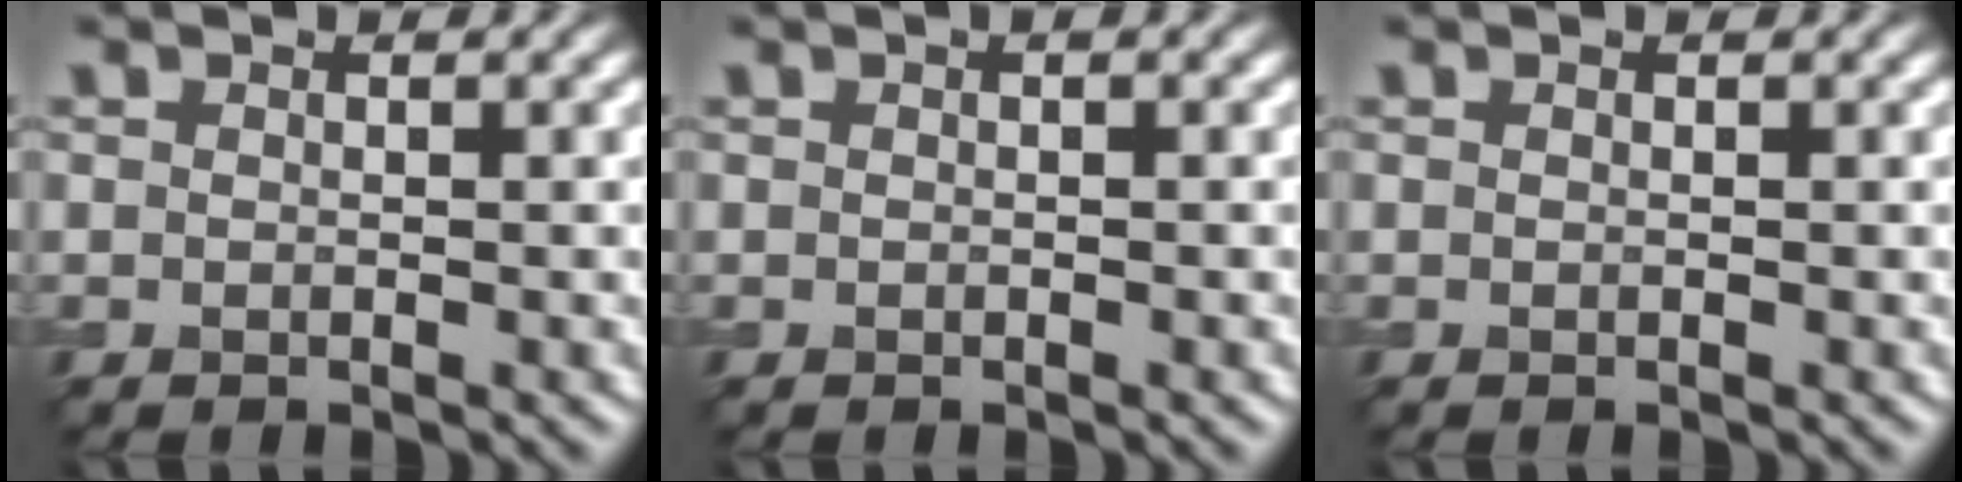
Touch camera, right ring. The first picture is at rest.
{"total": 0.5, "force": [0.2, 0.2, 0.4], "torque": [-0.013, 0.001, -0.001]}
{"total": 0.0}